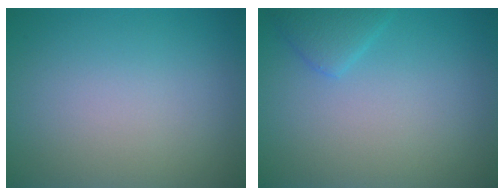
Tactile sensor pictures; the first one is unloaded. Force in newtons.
{"total": 1.8, "press": 1.8, "slide": 0.2}